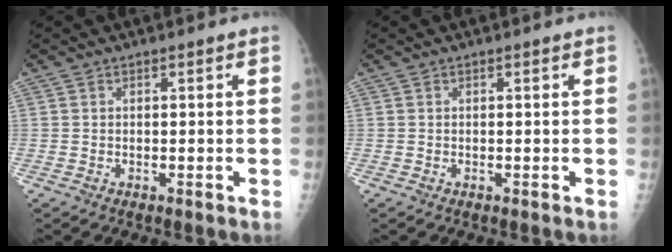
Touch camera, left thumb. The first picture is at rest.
{"total": 0.0}